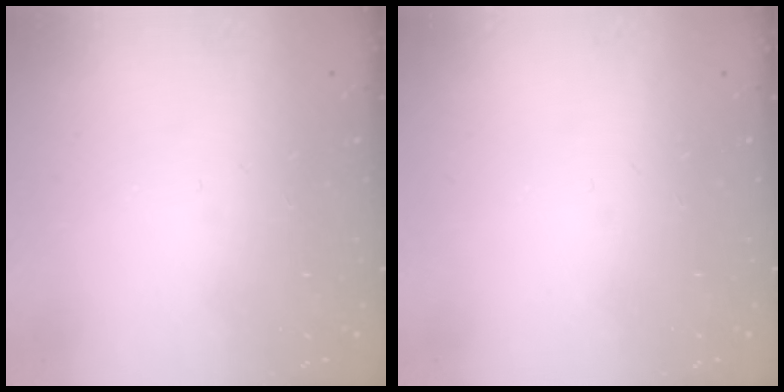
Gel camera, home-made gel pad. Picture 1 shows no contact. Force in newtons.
{"total": 0.0}